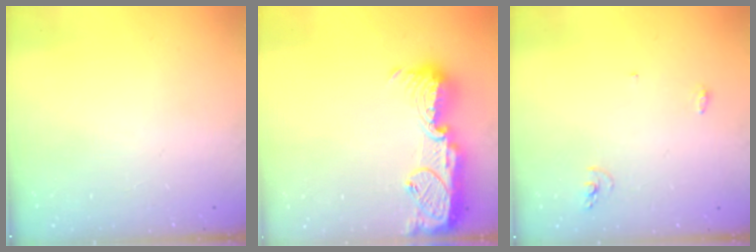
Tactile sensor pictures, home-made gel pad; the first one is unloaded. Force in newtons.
{"total": 14.9, "press": 14.9, "slide": 1.0}
{"total": 4.5, "press": 4.2, "slide": 1.5}